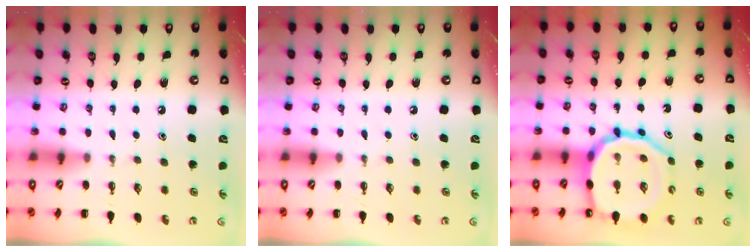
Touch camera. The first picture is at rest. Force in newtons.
{"total": 0.0}
{"total": 17.3, "press": 17.1, "slide": 2.7}